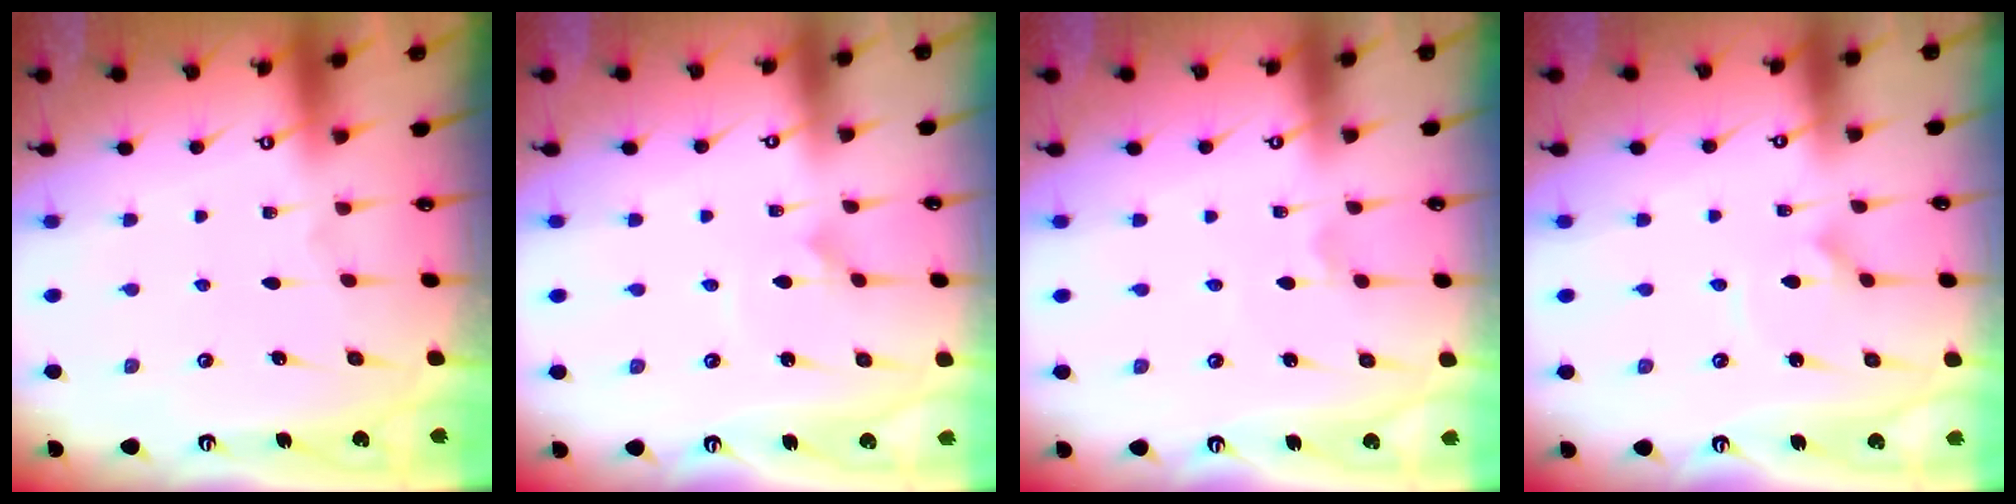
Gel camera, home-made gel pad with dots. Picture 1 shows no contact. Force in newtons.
{"total": 1.6, "press": 1.6, "slide": 0.0}
{"total": 1.2, "press": 1.1, "slide": 0.2}
{"total": 2.9, "press": 2.9, "slide": 0.2}